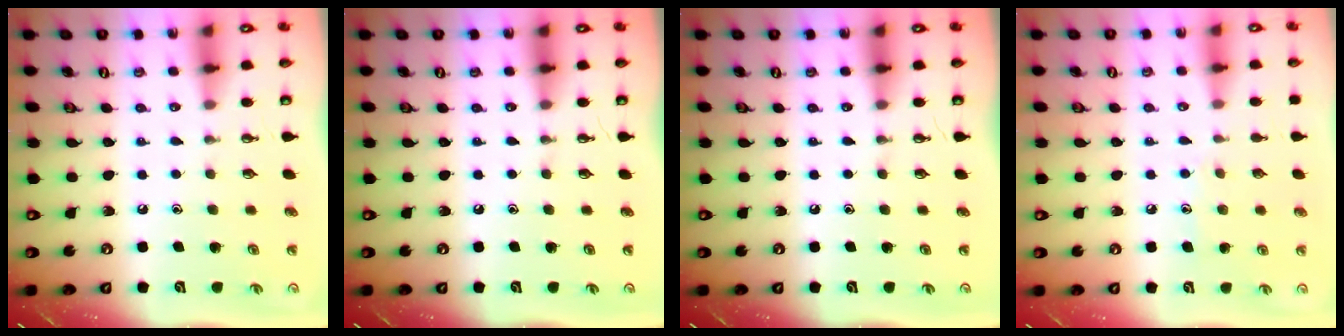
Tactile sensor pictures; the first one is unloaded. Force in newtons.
{"total": 0.0}
{"total": 0.0}
{"total": 6.2, "press": 6.2, "slide": 0.6}